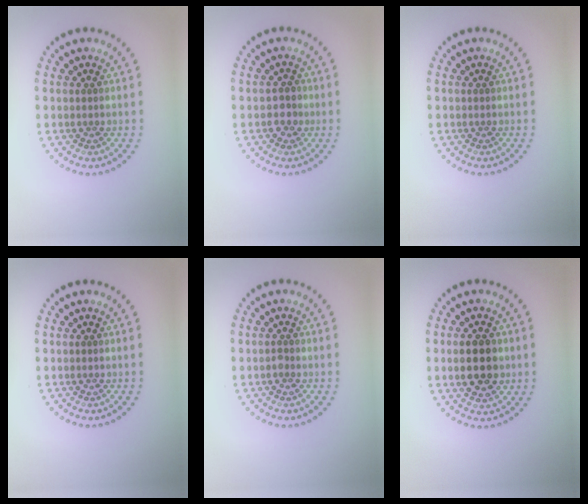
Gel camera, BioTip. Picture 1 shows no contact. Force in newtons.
{"total": 1.7, "press": 1.6, "slide": 0.5}
{"total": 0.0}
{"total": 0.0}
{"total": 0.6, "press": 0.5, "slide": 0.3}
{"total": 4.4, "press": 4.4, "slide": 0.2}